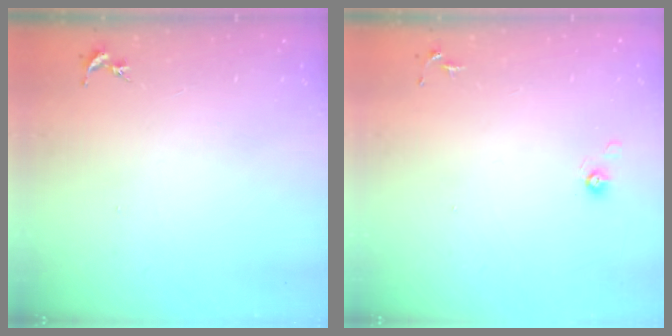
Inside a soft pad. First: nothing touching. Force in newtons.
{"total": 4.7, "press": 4.4, "slide": 1.5}